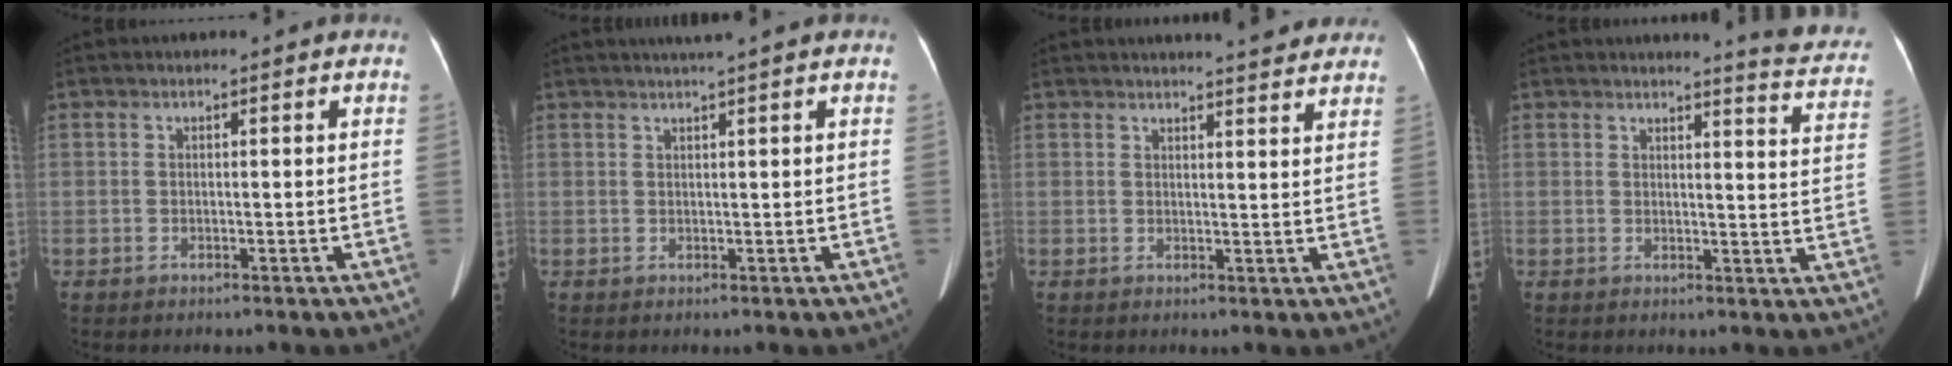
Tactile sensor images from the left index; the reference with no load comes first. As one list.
[{"total": 2.2, "force": [1.7, -0.7, 1.2], "torque": [-0.013, 0.008, 0.032]}, {"total": 7.8, "force": [7.3, 0.7, 2.8], "torque": [-0.034, -0.001, 0.074]}, {"total": 9.1, "force": [8.8, 0.1, 2.1], "torque": [-0.013, -0.055, 0.077]}]